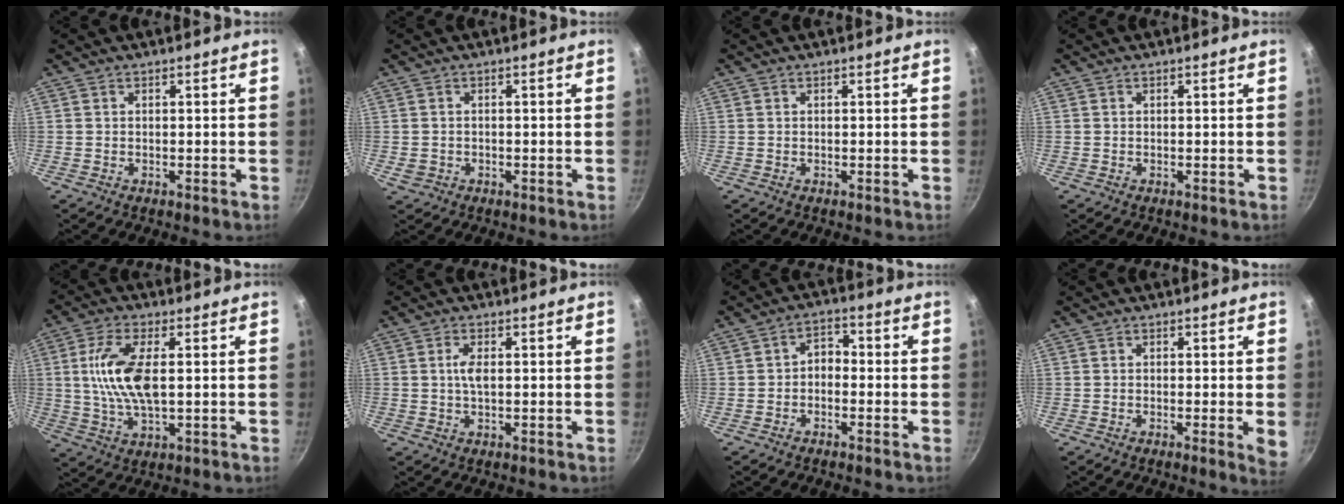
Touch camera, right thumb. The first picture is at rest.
{"total": 1.9, "force": [-0.5, 1.7, 0.8], "torque": [-0.015, 0.002, -0.004]}
{"total": 0.0}
{"total": 0.0}
{"total": 11.3, "force": [1.4, 4.8, 10.1], "torque": [-0.203, 0.000, 0.025]}
{"total": 2.9, "force": [0.3, 1.2, 2.6], "torque": [-0.055, 0.003, 0.007]}
{"total": 3.7, "force": [-0.9, 2.6, 2.4], "torque": [-0.025, 0.020, -0.024]}
{"total": 3.3, "force": [-0.5, 0.4, 3.2], "torque": [-0.041, -0.008, -0.010]}